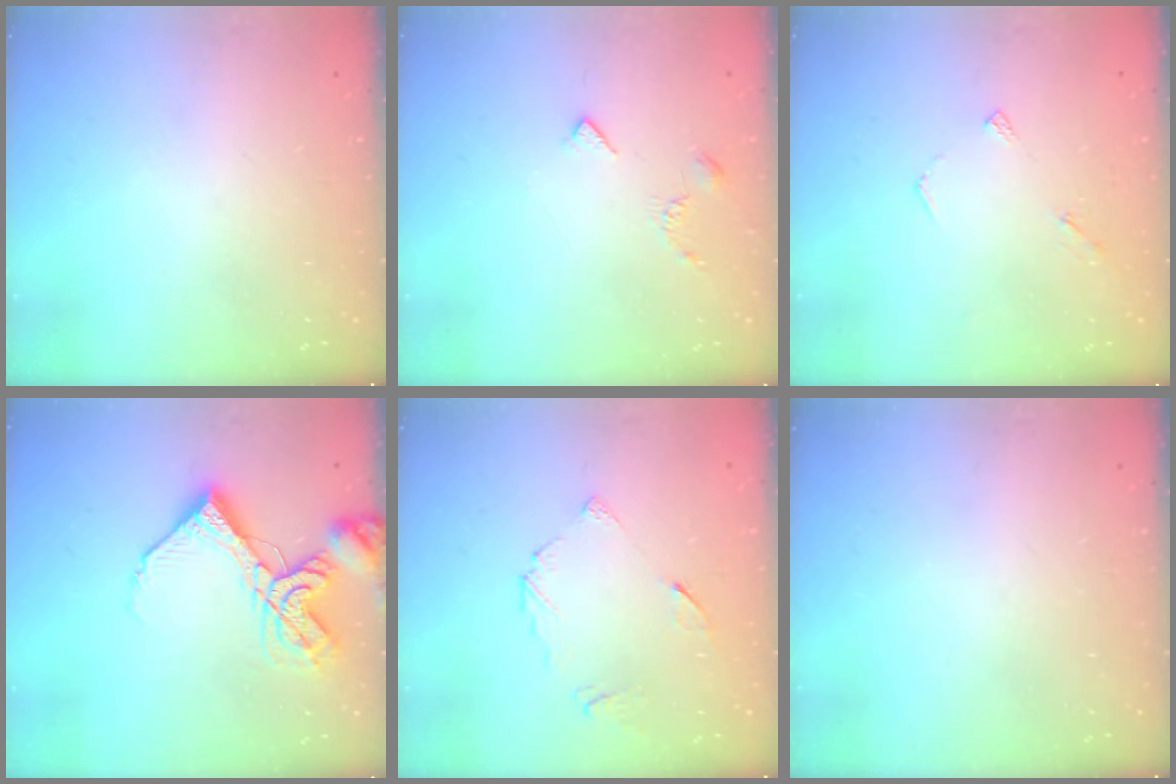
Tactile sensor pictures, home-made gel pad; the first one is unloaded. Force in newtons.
{"total": 4.4, "press": 4.3, "slide": 0.9}
{"total": 3.3, "press": 3.3, "slide": 0.3}
{"total": 15.5, "press": 15.4, "slide": 2.0}
{"total": 5.8, "press": 5.7, "slide": 0.5}
{"total": 0.0}